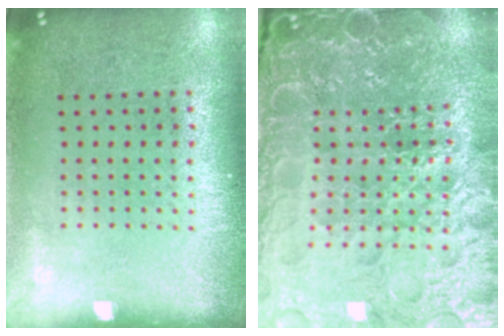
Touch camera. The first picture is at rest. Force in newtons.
{"total": 5.2, "press": 4.9, "slide": 1.7}